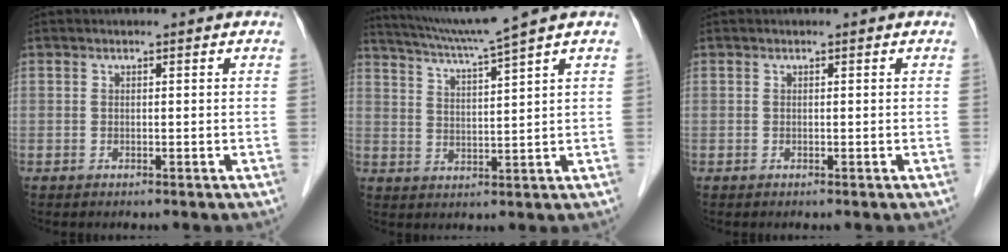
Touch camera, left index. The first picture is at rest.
{"total": 8.0, "force": [6.7, -2.8, 3.2], "torque": [-0.065, -0.010, 0.127]}
{"total": 0.0}